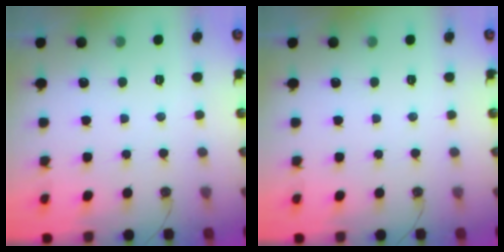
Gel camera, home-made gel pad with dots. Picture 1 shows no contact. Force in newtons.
{"total": 0.0}